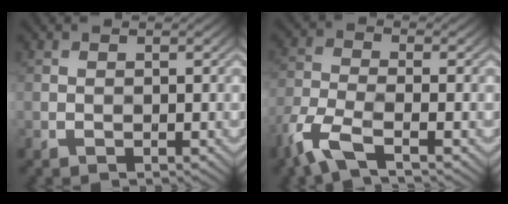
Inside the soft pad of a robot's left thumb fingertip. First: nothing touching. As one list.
[{"total": 5.9, "force": [-3.3, 1.9, 4.5], "torque": [-0.103, -0.005, -0.083]}]